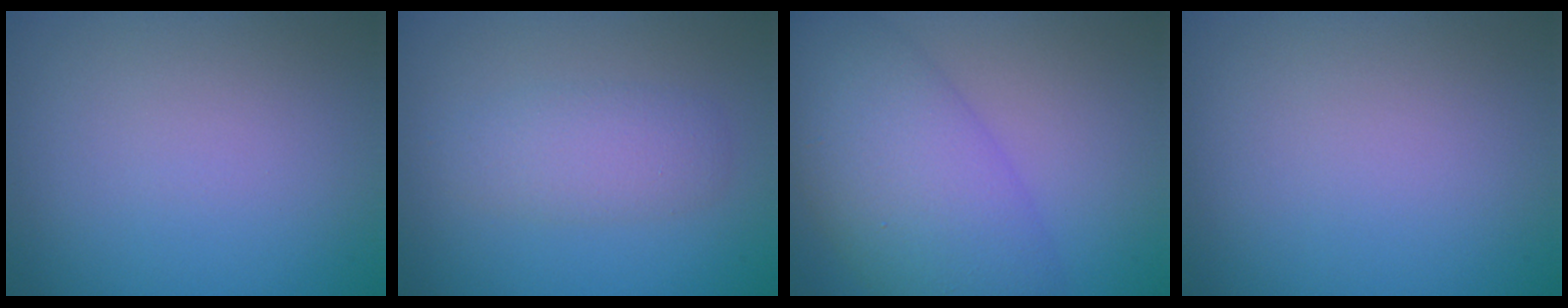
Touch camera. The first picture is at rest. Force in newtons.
{"total": 2.8, "press": 2.8, "slide": 0.1}
{"total": 9.3, "press": 9.3, "slide": 0.2}
{"total": 0.0}